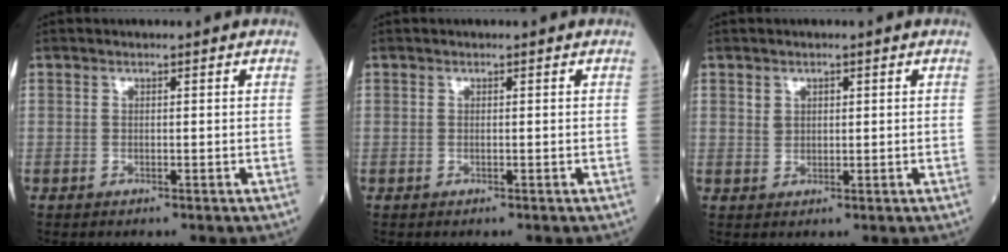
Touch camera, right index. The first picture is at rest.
{"total": 0.0}
{"total": 1.7, "force": [0.7, 1.4, 0.7], "torque": [-0.011, 0.003, 0.013]}